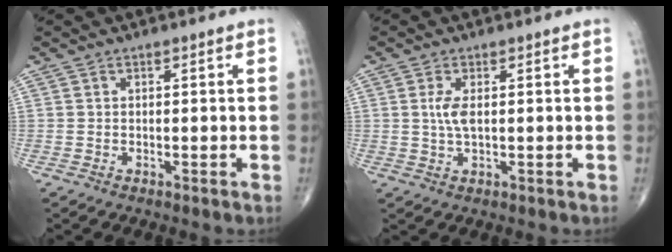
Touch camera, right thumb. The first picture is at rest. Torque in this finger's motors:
{"motor_torque": [0.47, 0.72, 0.46, -0.10, 0.23]}